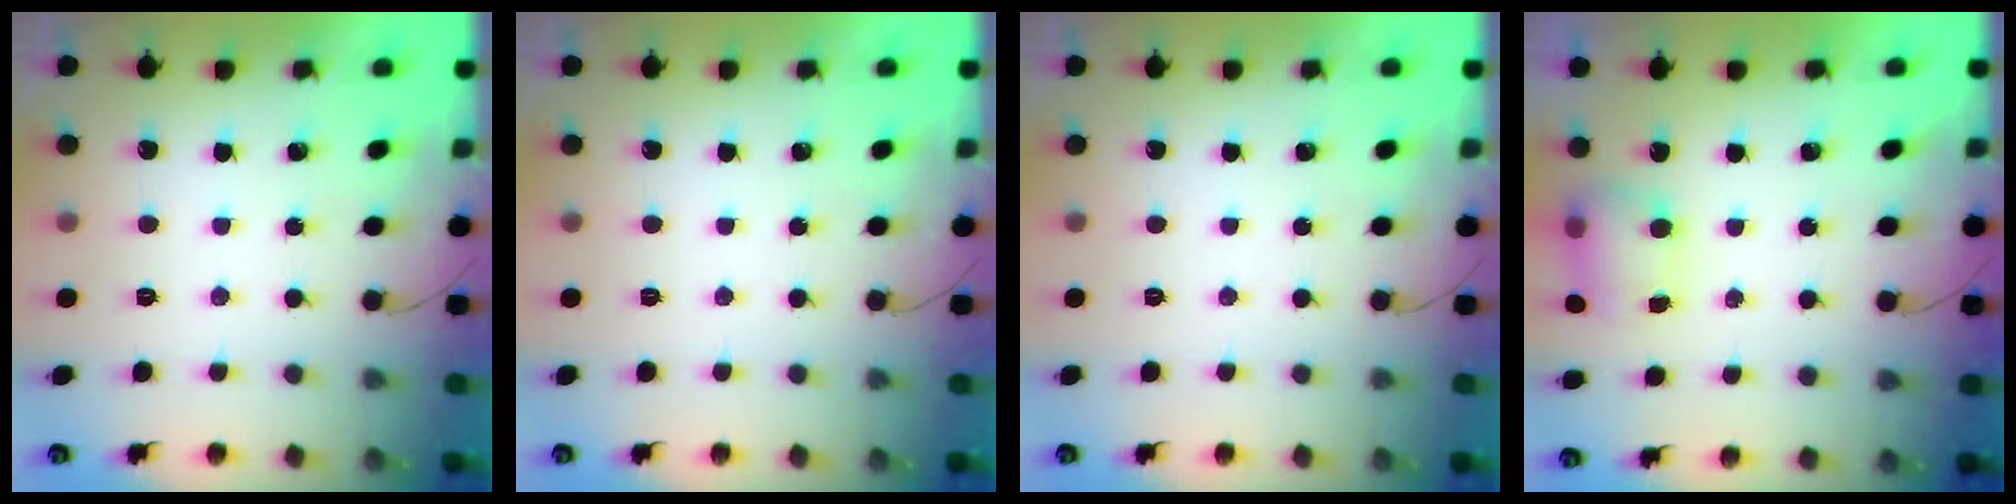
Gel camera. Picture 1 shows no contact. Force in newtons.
{"total": 0.0}
{"total": 0.0}
{"total": 6.3, "press": 6.3, "slide": 0.7}